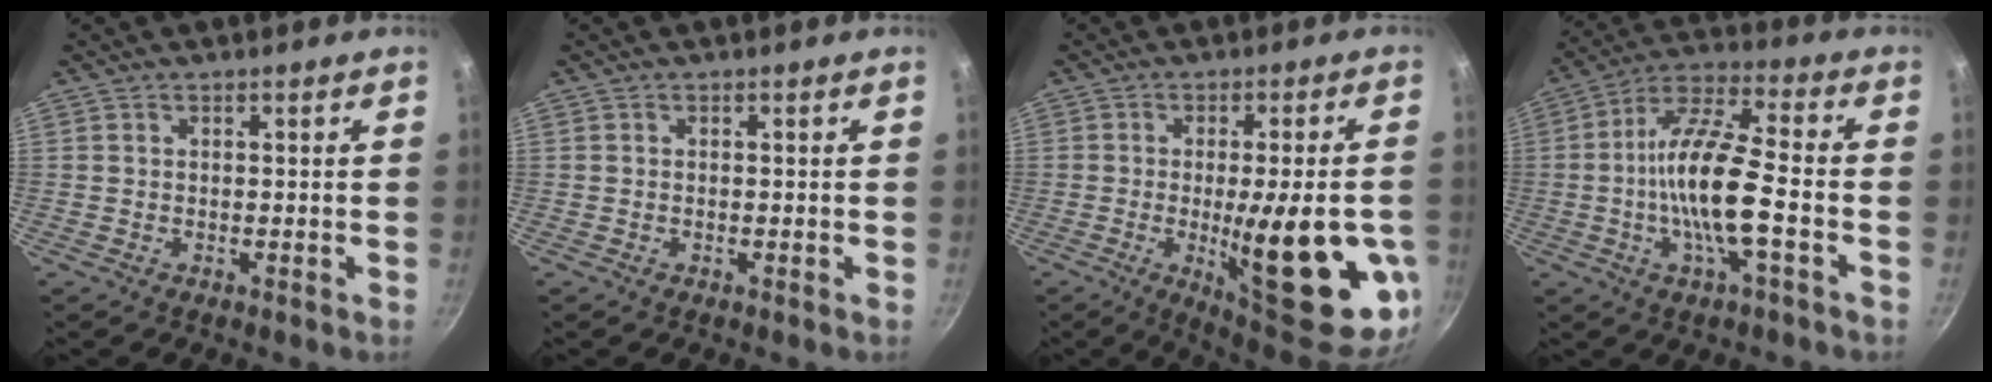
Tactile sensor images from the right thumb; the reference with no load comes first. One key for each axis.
{"total": 0.0}
{"total": 23.8, "fx": -5.2, "fy": 6.4, "fz": 22.3, "tx": -0.272, "ty": -0.013, "tz": -0.060}
{"total": 14.8, "fx": -2.9, "fy": 3.8, "fz": 14.0, "tx": -0.264, "ty": 0.031, "tz": -0.066}